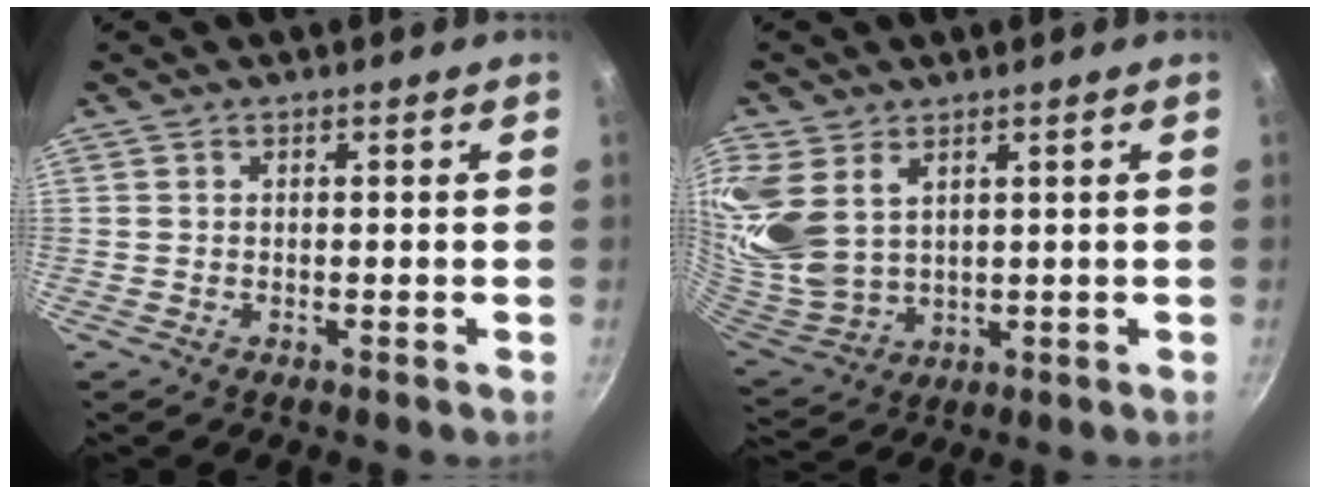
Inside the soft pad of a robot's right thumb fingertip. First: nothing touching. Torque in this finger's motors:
{"motor_torque": [0.09, 2.96, 0.85, 1.12, 0.23]}